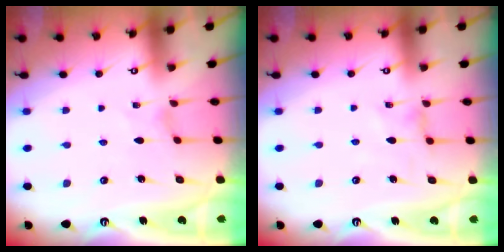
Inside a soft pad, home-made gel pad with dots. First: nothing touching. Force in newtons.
{"total": 1.2, "press": 1.1, "slide": 0.4}